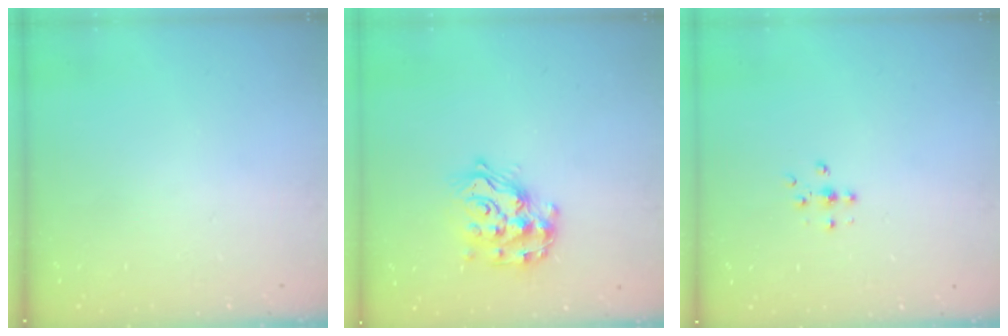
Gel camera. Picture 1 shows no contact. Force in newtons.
{"total": 14.9, "press": 14.8, "slide": 1.0}
{"total": 4.7, "press": 4.6, "slide": 0.9}